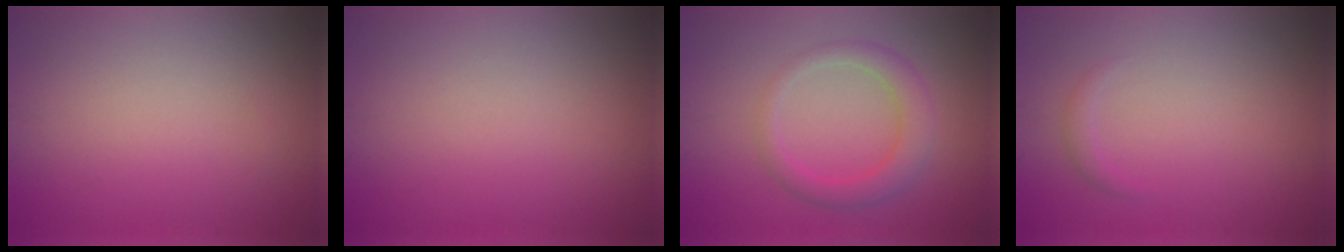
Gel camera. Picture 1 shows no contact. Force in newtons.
{"total": 0.0}
{"total": 3.4, "press": 3.4, "slide": 0.1}
{"total": 0.8, "press": 0.8, "slide": 0.0}